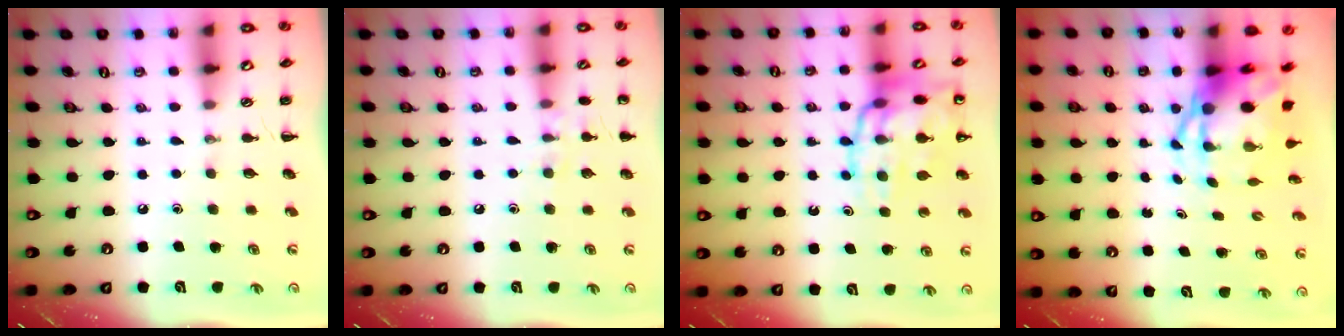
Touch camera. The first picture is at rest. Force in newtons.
{"total": 7.4, "press": 7.1, "slide": 2.1}
{"total": 18.4, "press": 18.2, "slide": 2.4}
{"total": 6.2, "press": 6.0, "slide": 1.6}